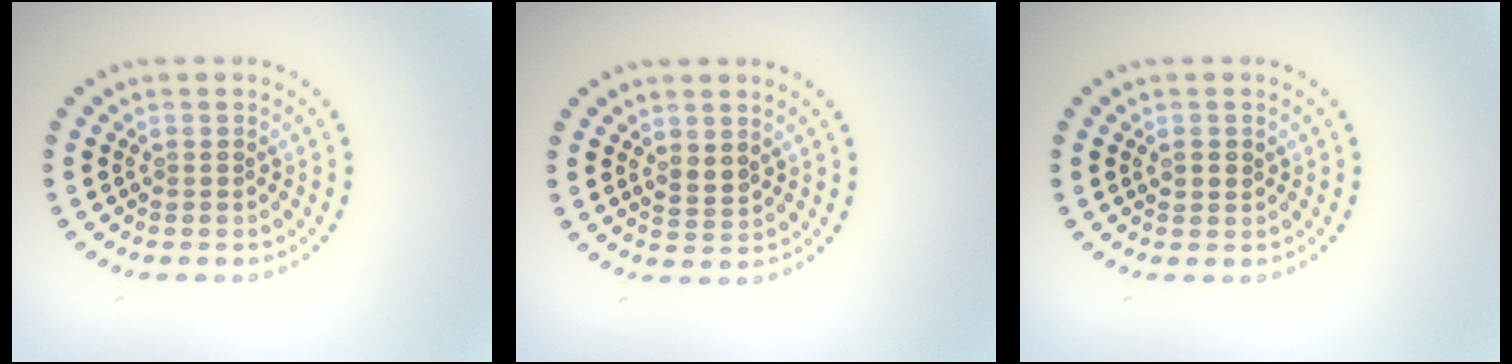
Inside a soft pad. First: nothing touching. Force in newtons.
{"total": 1.4, "press": 1.1, "slide": 0.9}
{"total": 1.0, "press": 0.9, "slide": 0.3}